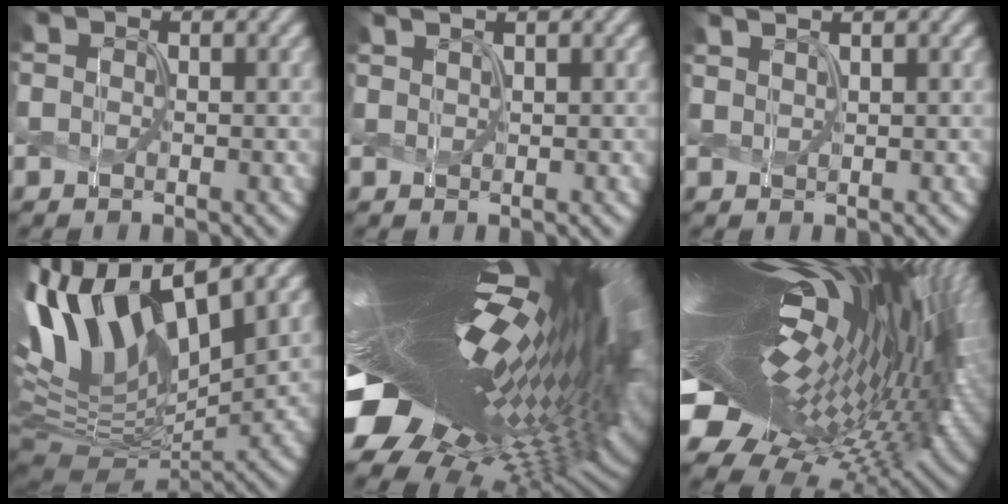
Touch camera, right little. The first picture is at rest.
{"total": 1.3, "force": [1.1, 0.1, 0.7], "torque": [-0.003, 0.003, 0.003]}
{"total": 2.0, "force": [1.6, 0.3, 1.1], "torque": [-0.008, 0.012, 0.006]}
{"total": 14.3, "force": [4.8, 5.9, 12.2], "torque": [-0.242, 0.020, 0.079]}
{"total": 21.0, "force": [2.2, 8.2, 19.2], "torque": [-0.337, -0.011, 0.028]}
{"total": 21.5, "force": [4.1, 7.5, 19.7], "torque": [-0.314, -0.005, 0.051]}